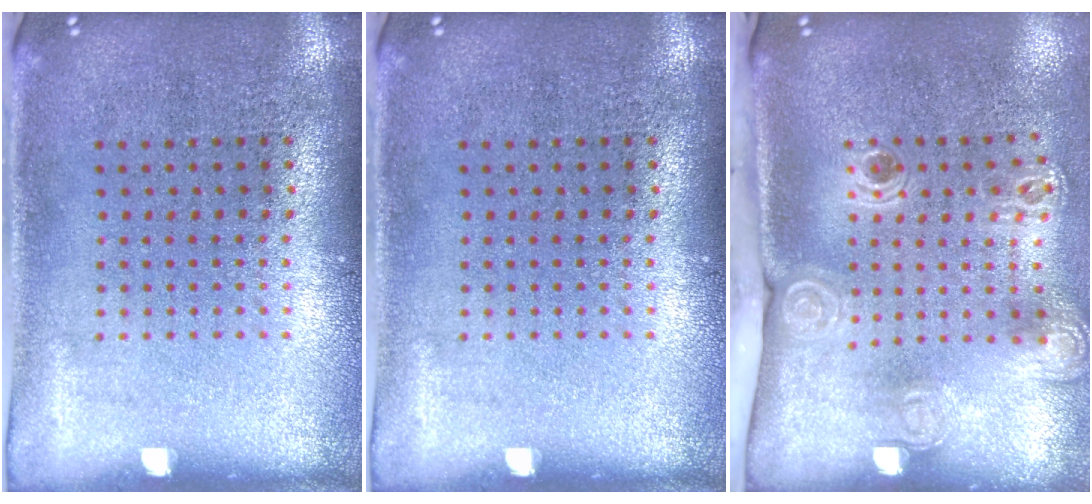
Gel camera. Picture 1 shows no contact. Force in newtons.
{"total": 0.0}
{"total": 2.3, "press": 1.6, "slide": 1.6}